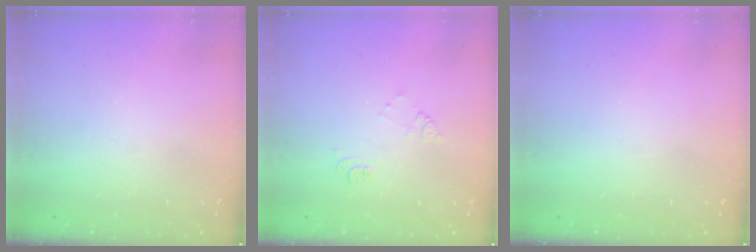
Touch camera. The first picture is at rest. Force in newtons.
{"total": 6.9, "press": 6.8, "slide": 0.8}
{"total": 0.0}